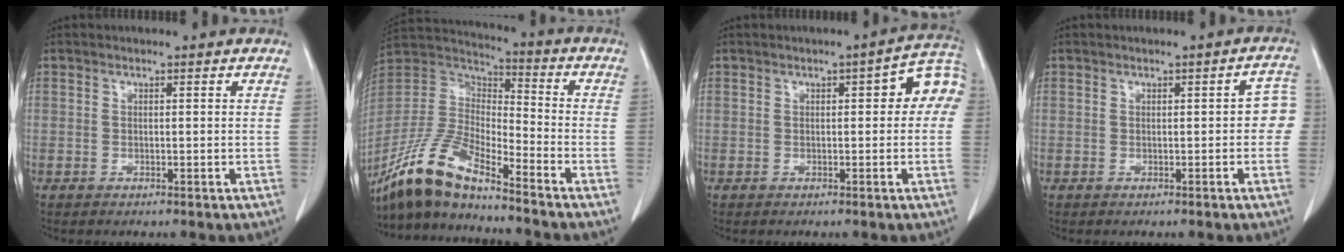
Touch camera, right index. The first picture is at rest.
{"total": 14.9, "force": [-12.1, 2.5, 8.2], "torque": [-0.174, -0.005, -0.236]}
{"total": 6.0, "force": [0.9, 2.0, 5.6], "torque": [-0.058, 0.032, 0.005]}
{"total": 3.4, "force": [-0.1, 1.6, 3.1], "torque": [-0.018, 0.016, -0.004]}